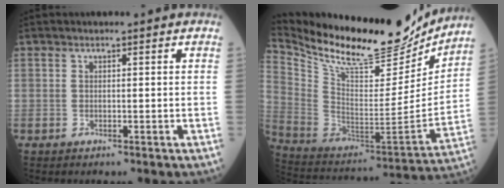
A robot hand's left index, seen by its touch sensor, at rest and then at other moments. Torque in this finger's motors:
{"motor_torque": [0.88, -1.26, 0.15, 0.03]}